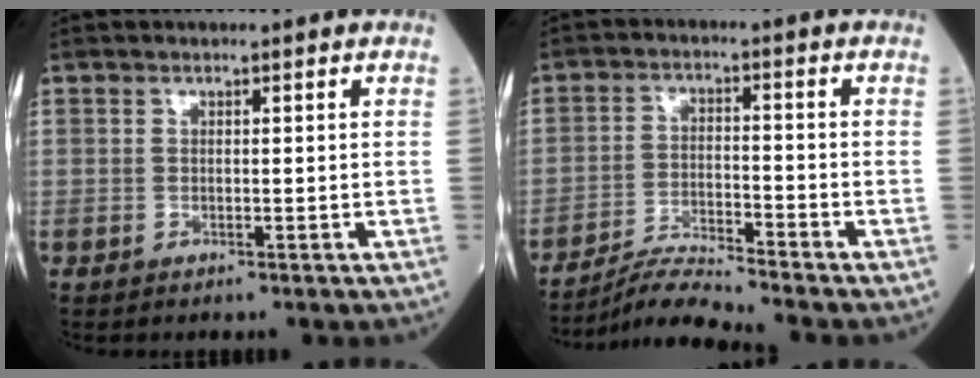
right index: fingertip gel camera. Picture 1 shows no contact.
{"total": 5.9, "force": [-5.6, -1.9, 0.6], "torque": [-0.020, -0.016, -0.104]}